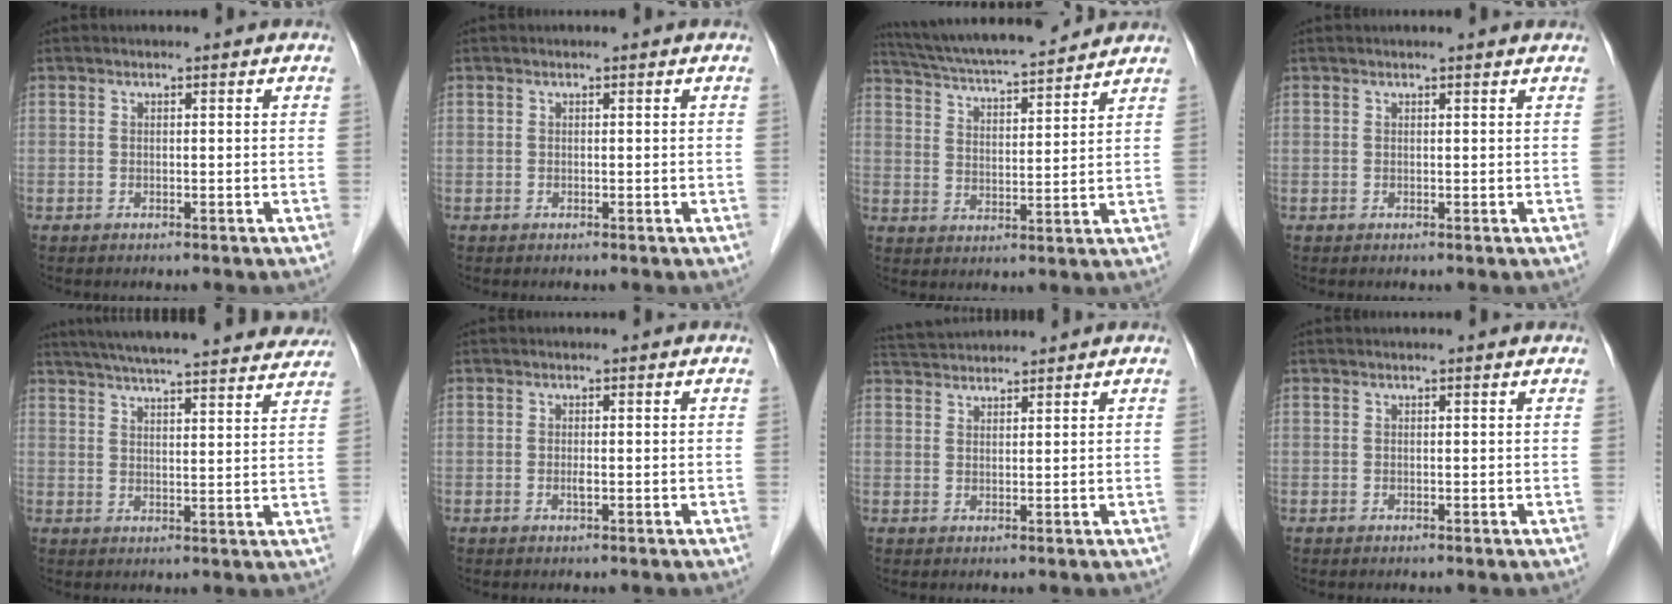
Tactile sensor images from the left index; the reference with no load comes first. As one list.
[{"total": 0.0}, {"total": 16.1, "force": [14.6, 1.8, 6.5], "torque": [-0.119, 0.027, 0.234]}, {"total": 1.9, "force": [1.8, -0.1, 0.4], "torque": [-0.012, 0.003, 0.018]}, {"total": 28.0, "force": [25.5, 3.2, 11.2], "torque": [-0.186, -0.017, 0.322]}, {"total": 0.6, "force": [-0.2, 0.1, 0.6], "torque": [-0.015, -0.003, -0.004]}, {"total": 5.6, "force": [5.5, 0.0, 1.0], "torque": [-0.025, 0.035, 0.098]}, {"total": 1.3, "force": [1.2, -0.1, 0.3], "torque": [-0.013, 0.004, 0.013]}]